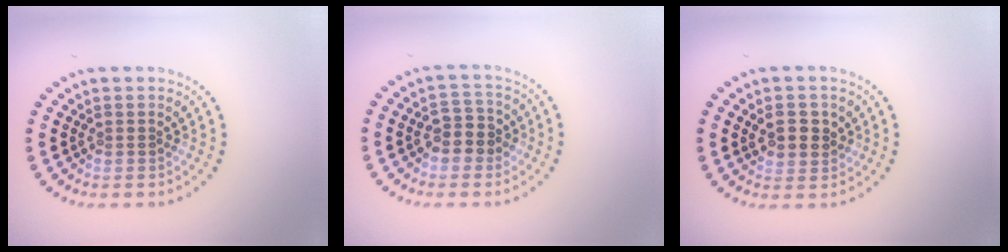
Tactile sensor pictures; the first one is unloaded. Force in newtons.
{"total": 2.7, "press": 2.6, "slide": 0.7}
{"total": 2.8, "press": 2.8, "slide": 0.6}